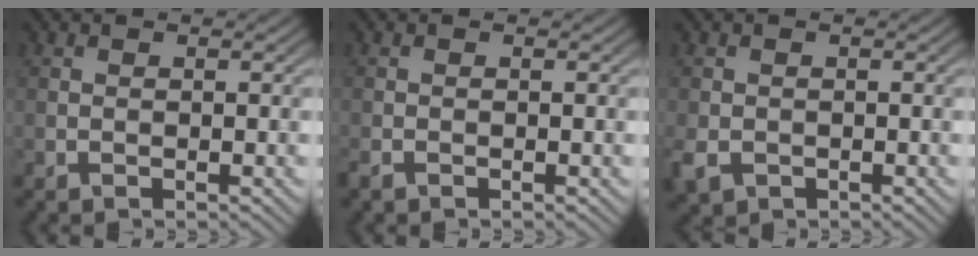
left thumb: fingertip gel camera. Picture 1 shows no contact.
{"total": 1.1, "force": [-0.9, 0.4, 0.4], "torque": [-0.011, -0.004, -0.020]}
{"total": 2.7, "force": [-1.1, 2.2, 1.2], "torque": [-0.036, -0.014, -0.025]}